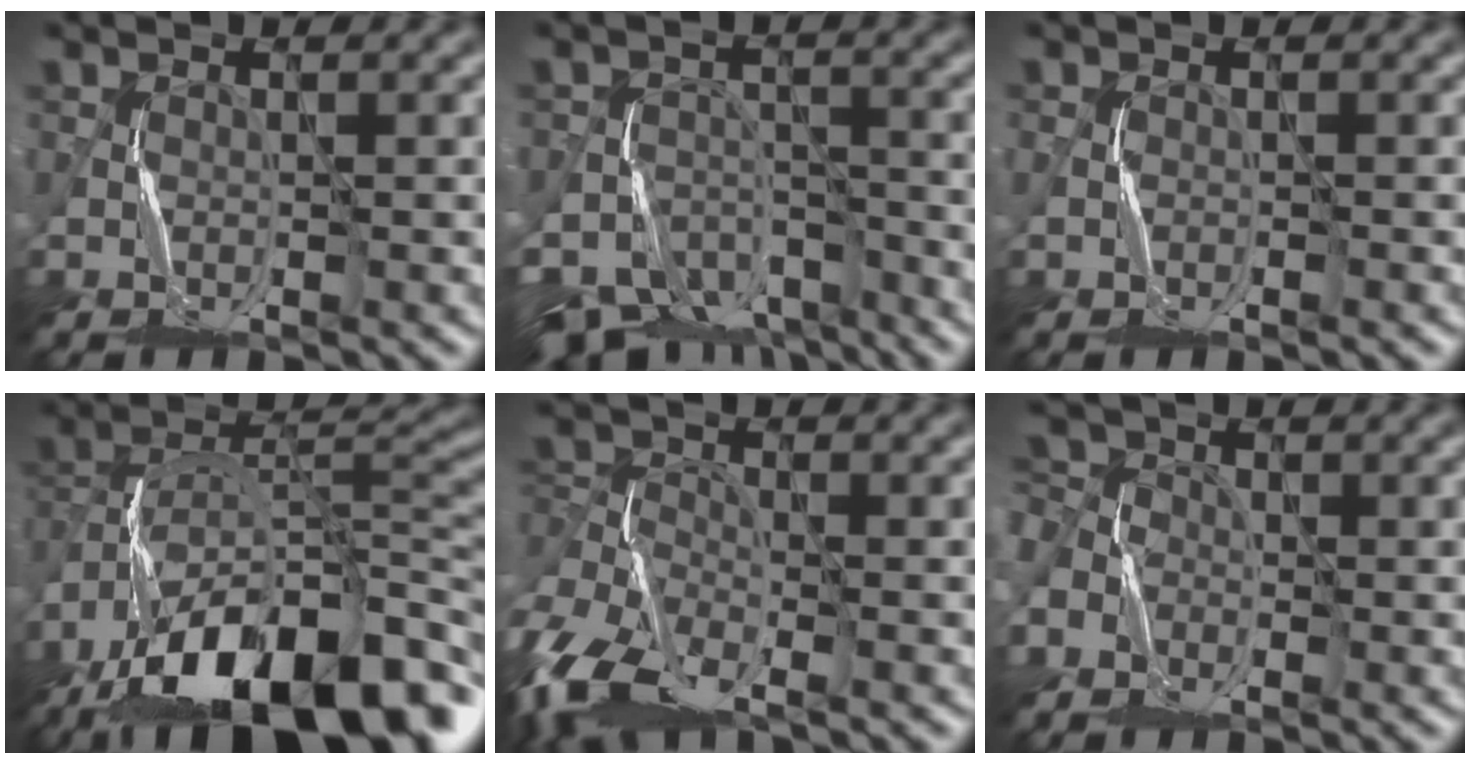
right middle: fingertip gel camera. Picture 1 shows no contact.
{"total": 10.2, "force": [-8.5, 4.9, 2.6], "torque": [-0.034, -0.022, -0.122]}
{"total": 0.6, "force": [-0.4, 0.4, 0.3], "torque": [-0.005, -0.001, -0.008]}
{"total": 17.5, "force": [-10.8, 6.5, 12.1], "torque": [-0.223, 0.020, -0.191]}
{"total": 9.4, "force": [-6.4, 4.1, 5.5], "torque": [-0.116, -0.024, -0.128]}
{"total": 4.4, "force": [-2.0, 3.4, 2.1], "torque": [-0.038, -0.001, -0.045]}